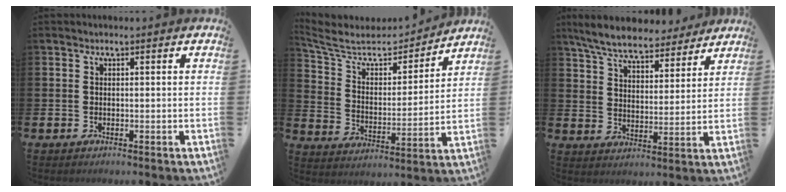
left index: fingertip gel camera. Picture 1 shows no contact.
{"total": 7.6, "force": [6.7, 3.1, 2.0], "torque": [-0.077, -0.048, 0.112]}
{"total": 7.4, "force": [6.9, 1.7, 2.2], "torque": [-0.078, -0.033, 0.124]}